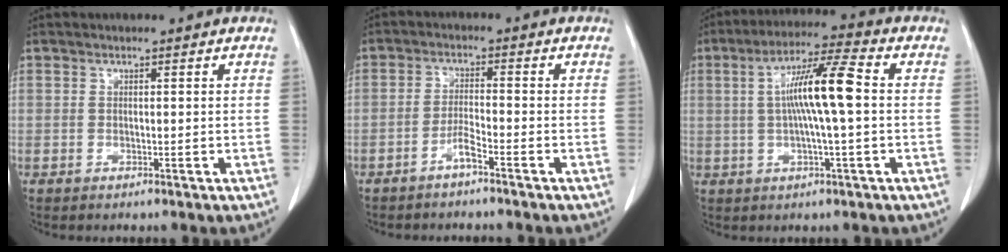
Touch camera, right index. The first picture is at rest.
{"total": 2.8, "force": [-2.1, -0.2, 1.9], "torque": [-0.038, 0.001, -0.042]}
{"total": 10.3, "force": [0.8, 0.5, 10.2], "torque": [-0.189, 0.015, 0.008]}